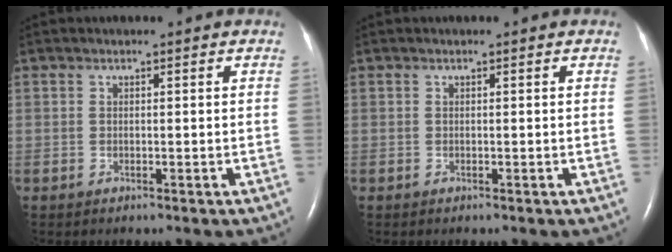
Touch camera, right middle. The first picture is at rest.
{"total": 0.0}